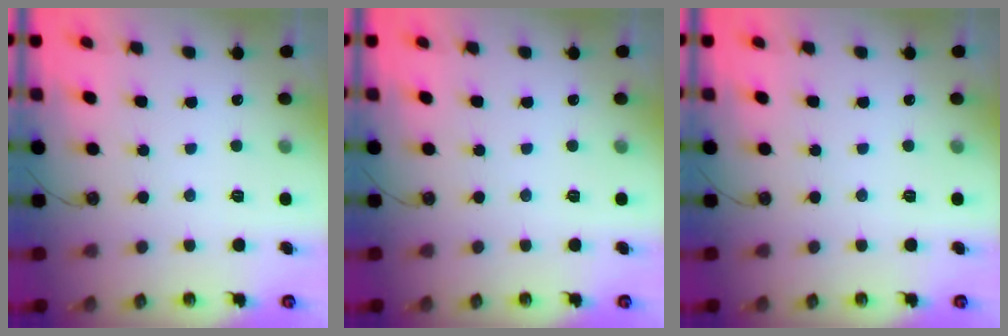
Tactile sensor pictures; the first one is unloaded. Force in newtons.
{"total": 0.0}
{"total": 0.0}